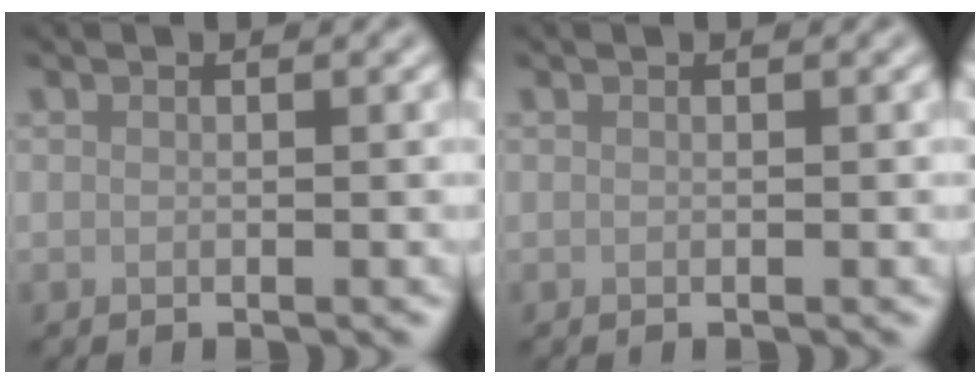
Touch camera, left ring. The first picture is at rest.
{"total": 0.0}